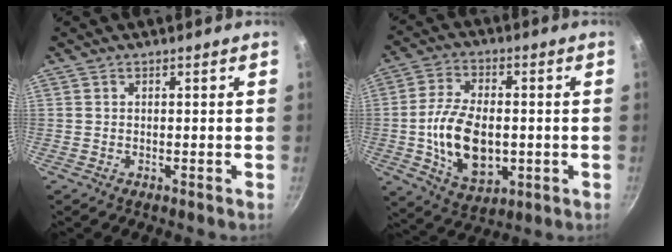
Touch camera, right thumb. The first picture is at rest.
{"total": 14.9, "force": [-1.4, 9.0, 11.8], "torque": [-0.202, 0.007, -0.017]}